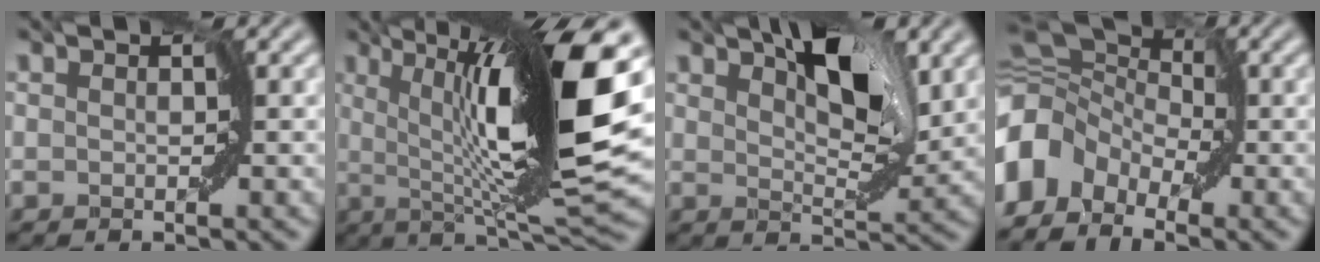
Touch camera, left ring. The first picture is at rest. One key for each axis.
{"total": 14.0, "fx": 2.7, "fy": 2.0, "fz": 13.6, "tx": -0.186, "ty": 0.008, "tz": 0.043}
{"total": 5.8, "fx": 2.9, "fy": 2.1, "fz": 4.6, "tx": -0.072, "ty": 0.000, "tz": 0.048}
{"total": 6.4, "fx": -2.0, "fy": 4.7, "fz": 3.9, "tx": -0.078, "ty": 0.004, "tz": -0.060}